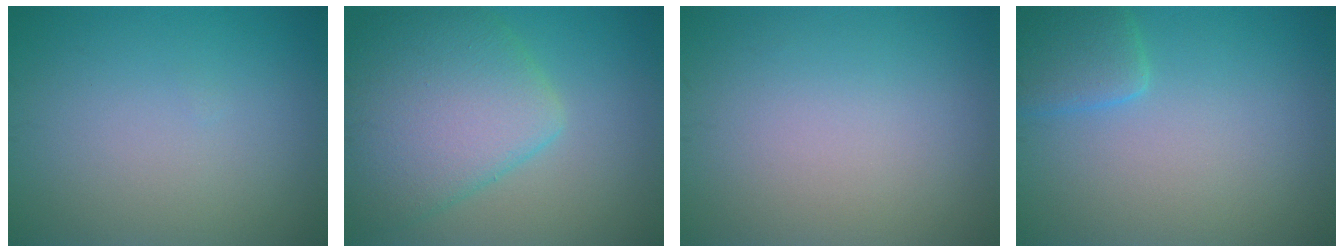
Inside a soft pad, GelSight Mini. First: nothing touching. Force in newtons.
{"total": 8.1, "press": 8.1, "slide": 0.3}
{"total": 0.0}
{"total": 2.6, "press": 2.6, "slide": 0.2}